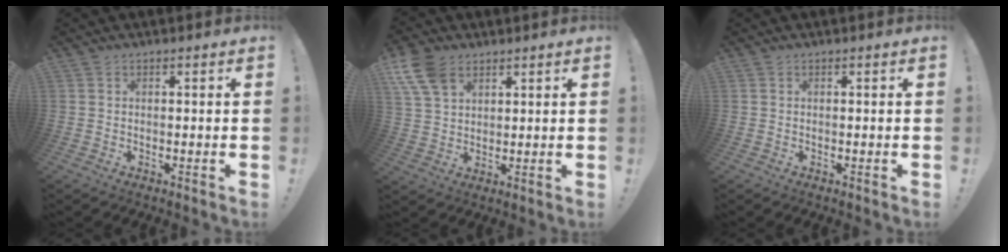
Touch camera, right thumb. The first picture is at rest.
{"total": 10.0, "force": [5.6, 6.2, 5.5], "torque": [-0.111, -0.014, 0.111]}
{"total": 0.0}